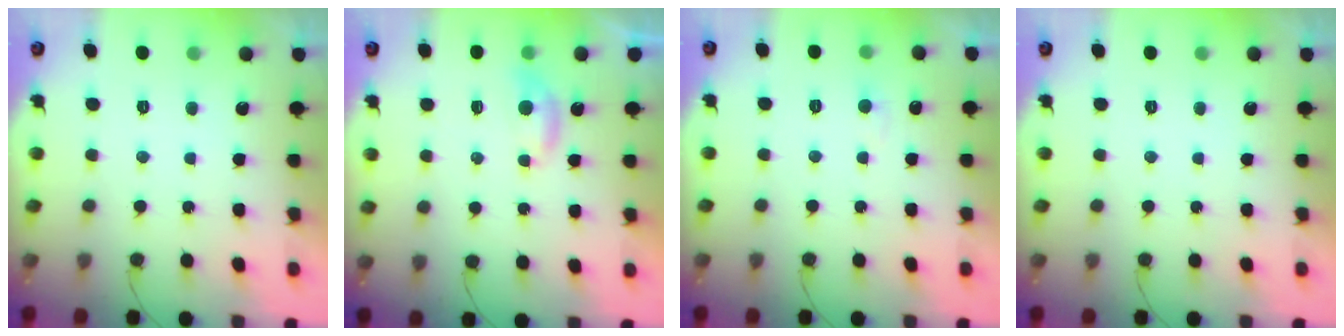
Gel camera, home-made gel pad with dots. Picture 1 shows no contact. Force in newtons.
{"total": 4.5, "press": 4.5, "slide": 0.5}
{"total": 3.6, "press": 3.6, "slide": 0.4}
{"total": 0.0}